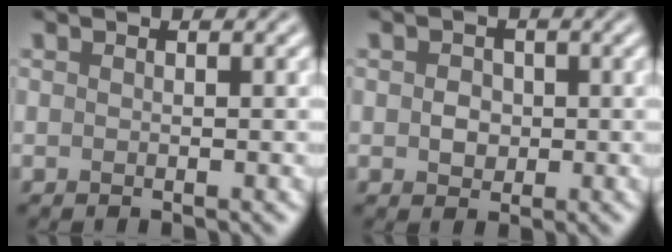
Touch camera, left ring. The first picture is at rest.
{"total": 1.9, "force": [0.0, 1.6, 1.0], "torque": [-0.015, -0.003, -0.004]}